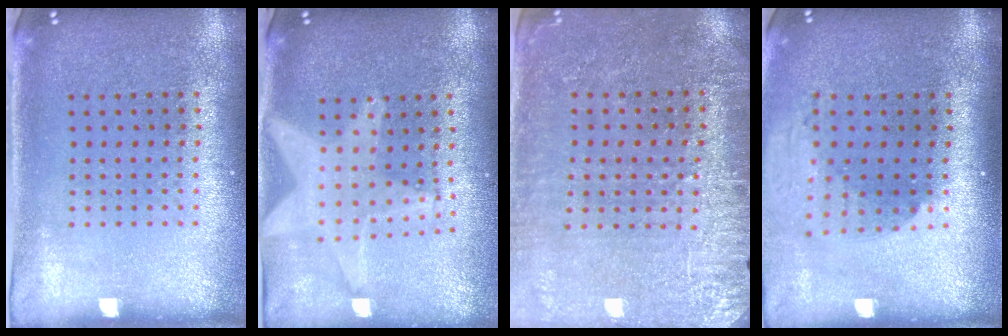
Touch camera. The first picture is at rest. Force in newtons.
{"total": 2.1, "press": 1.7, "slide": 1.2}
{"total": 3.0, "press": 2.8, "slide": 0.8}
{"total": 1.9, "press": 1.4, "slide": 1.3}